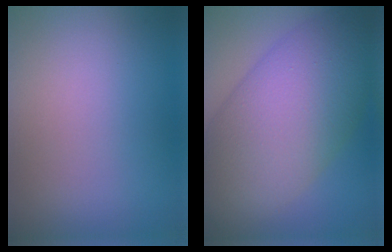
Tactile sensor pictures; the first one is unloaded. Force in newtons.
{"total": 13.0, "press": 13.0, "slide": 0.2}